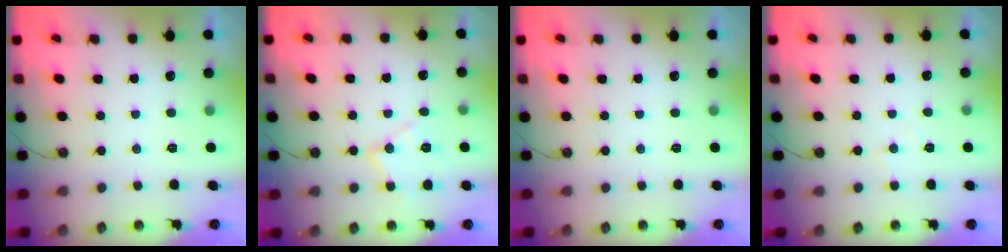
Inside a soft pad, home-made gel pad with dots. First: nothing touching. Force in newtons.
{"total": 11.2, "press": 11.2, "slide": 0.7}
{"total": 0.0}
{"total": 4.0, "press": 3.9, "slide": 0.6}